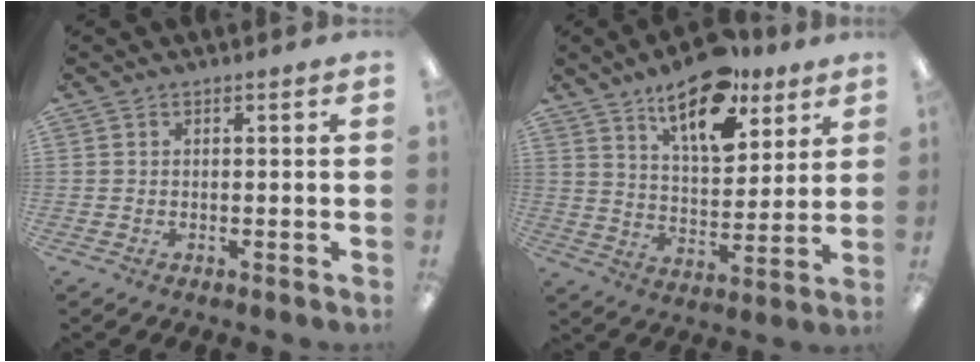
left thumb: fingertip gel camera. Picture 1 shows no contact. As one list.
[{"total": 16.2, "force": [11.1, 7.2, 9.3], "torque": [-0.137, -0.060, 0.189]}]